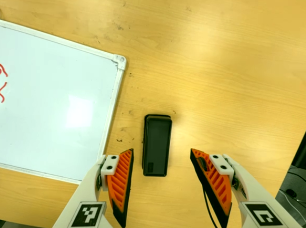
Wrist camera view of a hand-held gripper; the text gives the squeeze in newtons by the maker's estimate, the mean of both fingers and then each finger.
{"total": 0.0}